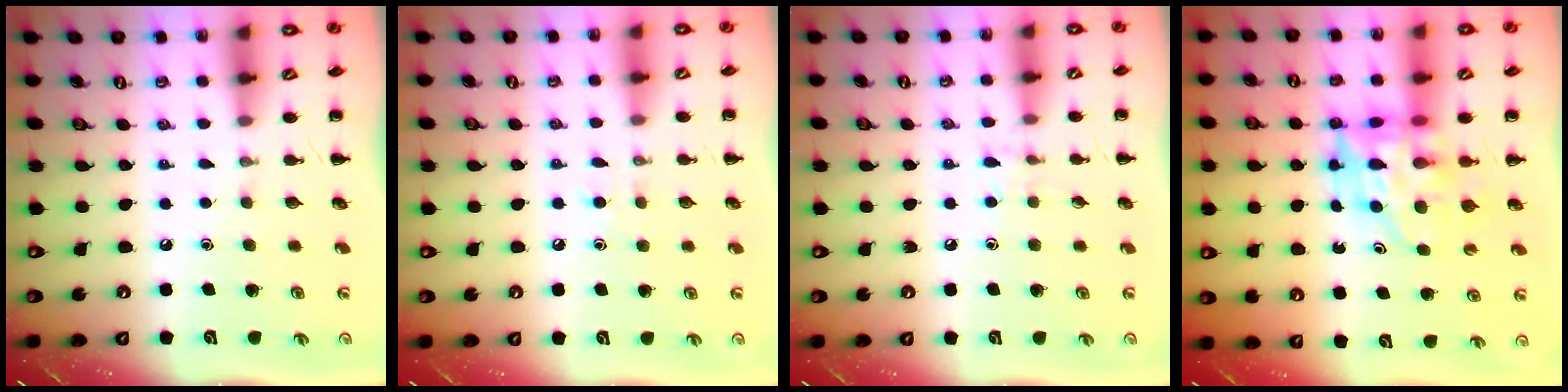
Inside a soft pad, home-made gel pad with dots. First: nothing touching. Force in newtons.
{"total": 3.5, "press": 3.3, "slide": 1.2}
{"total": 6.4, "press": 6.1, "slide": 2.0}
{"total": 11.4, "press": 10.9, "slide": 3.4}